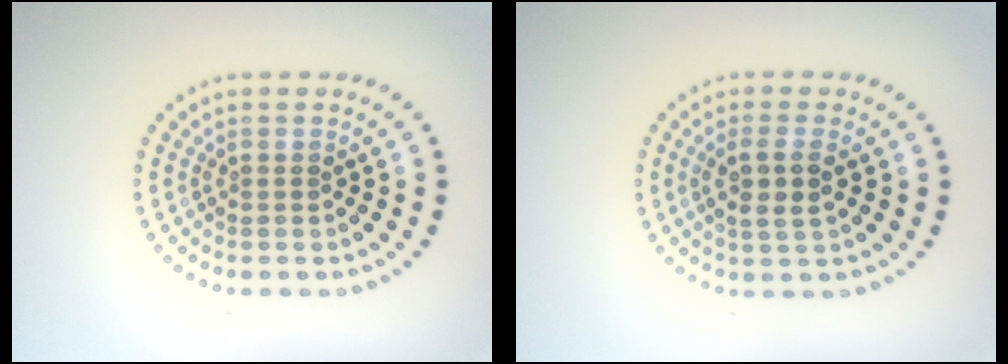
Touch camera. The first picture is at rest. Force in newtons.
{"total": 2.7, "press": 2.4, "slide": 1.1}